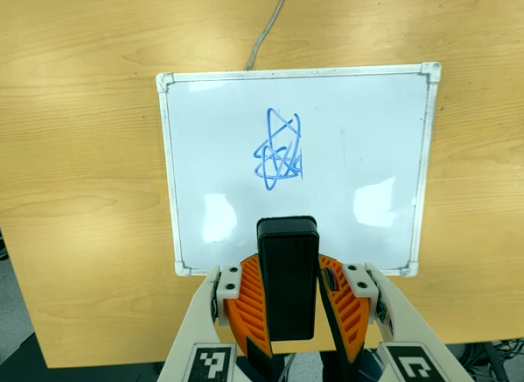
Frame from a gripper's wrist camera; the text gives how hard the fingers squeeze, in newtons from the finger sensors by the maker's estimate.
{"total": 8.0, "left": 7.6, "right": 8.4}